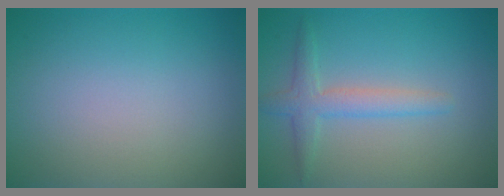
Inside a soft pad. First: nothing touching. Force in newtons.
{"total": 2.7, "press": 2.7, "slide": 0.1}